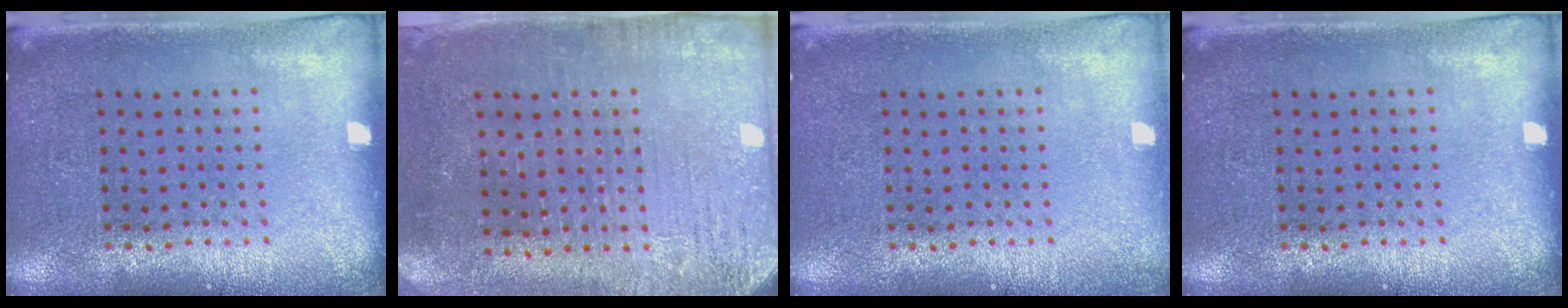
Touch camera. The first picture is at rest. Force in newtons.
{"total": 3.1, "press": 2.7, "slide": 1.4}
{"total": 0.5, "press": 0.5, "slide": 0.1}
{"total": 0.0}